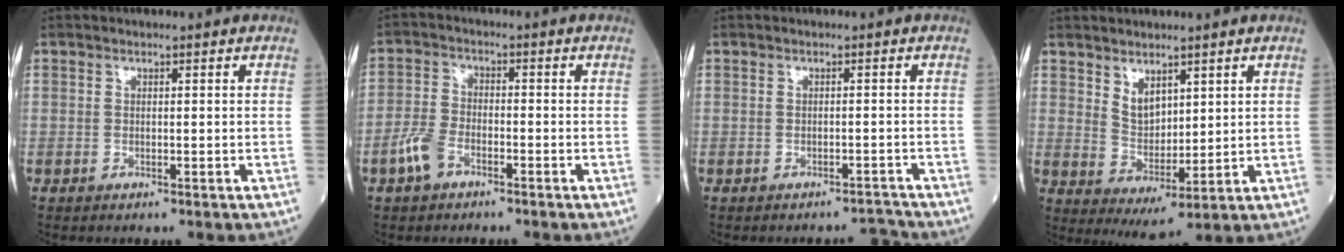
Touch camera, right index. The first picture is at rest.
{"total": 4.9, "force": [-2.9, 2.4, 3.0], "torque": [-0.076, 0.005, -0.061]}
{"total": 1.6, "force": [-1.6, -0.1, -0.4], "torque": [0.013, -0.006, -0.017]}
{"total": 5.2, "force": [2.9, 2.4, 3.5], "torque": [-0.066, -0.012, 0.066]}